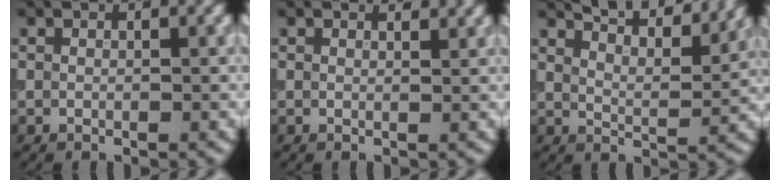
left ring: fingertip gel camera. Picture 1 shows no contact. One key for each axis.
{"total": 1.5, "fx": 1.4, "fy": 0.1, "fz": 0.4, "tx": -0.016, "ty": -0.002, "tz": 0.014}
{"total": 9.9, "fx": 8.2, "fy": 2.4, "fz": 4.9, "tx": -0.058, "ty": 0.024, "tz": 0.078}